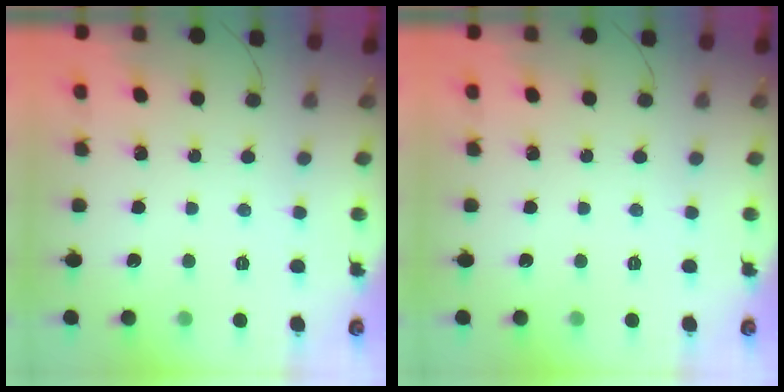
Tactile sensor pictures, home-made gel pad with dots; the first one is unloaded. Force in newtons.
{"total": 0.0}